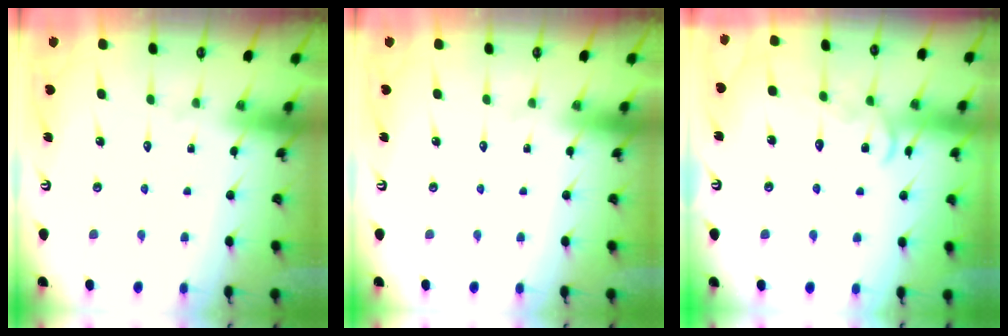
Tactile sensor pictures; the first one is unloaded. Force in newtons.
{"total": 0.0}
{"total": 10.0, "press": 10.0, "slide": 0.3}